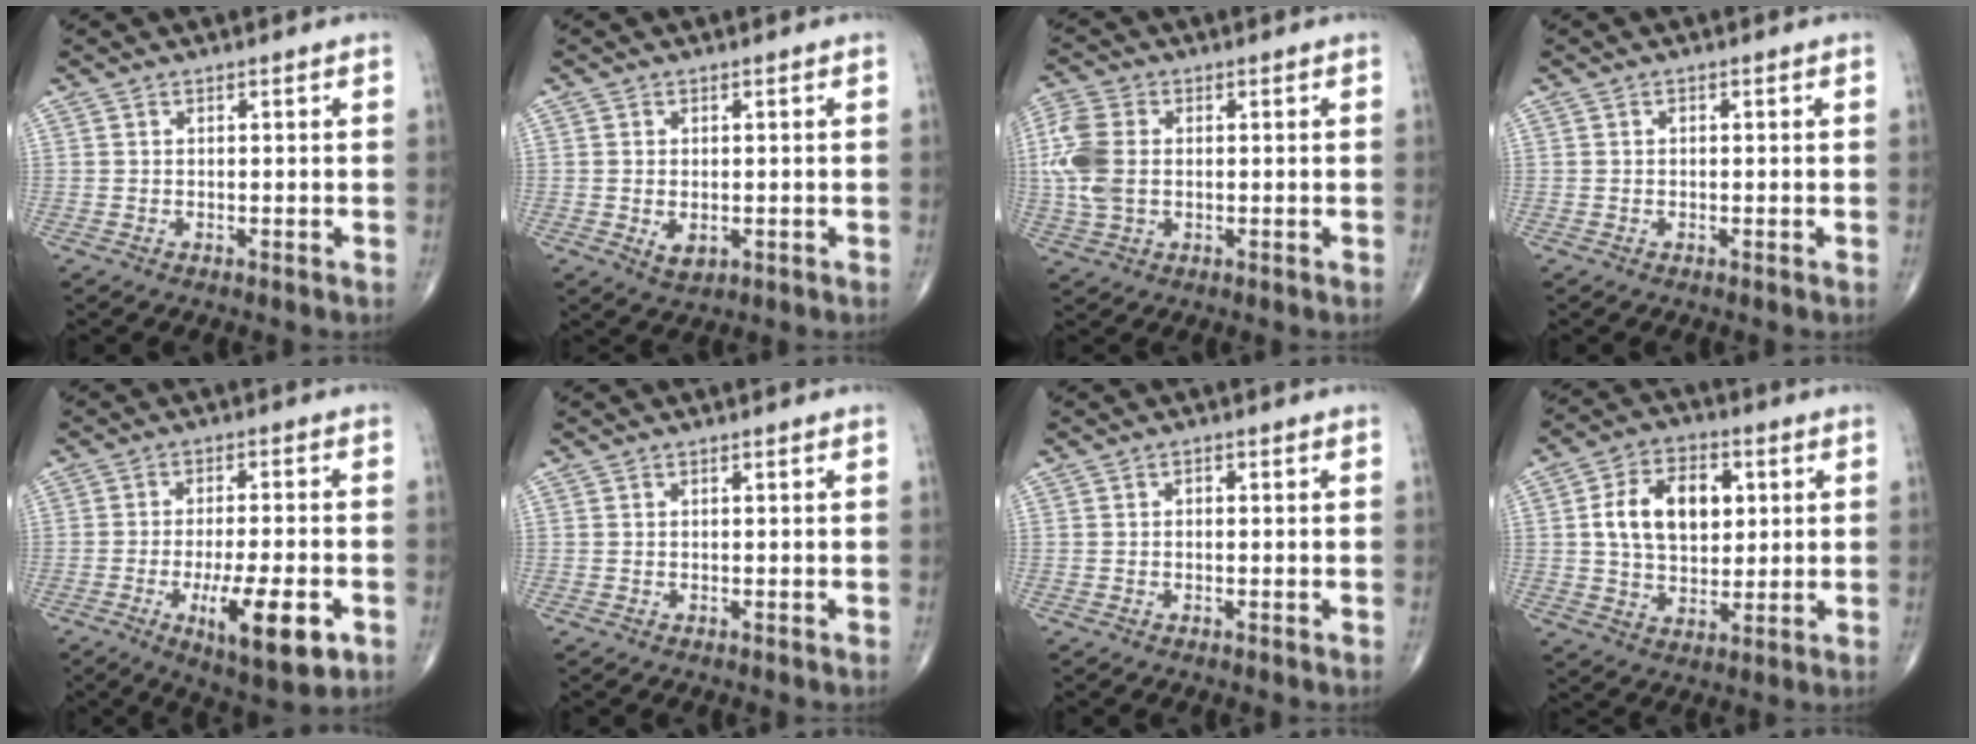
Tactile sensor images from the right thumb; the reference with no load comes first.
{"total": 2.9, "force": [-0.5, 1.9, 2.2], "torque": [-0.030, -0.004, -0.001]}
{"total": 9.3, "force": [0.3, 6.1, 7.0], "torque": [-0.177, 0.007, 0.004]}
{"total": 0.0}
{"total": 13.2, "force": [-4.8, 3.9, 11.7], "torque": [-0.183, 0.002, -0.066]}
{"total": 0.0}
{"total": 0.6, "force": [-0.1, 0.5, 0.4], "torque": [0.000, 0.003, -0.006]}
{"total": 13.5, "force": [2.7, 8.8, 9.9], "torque": [-0.143, 0.003, 0.044]}